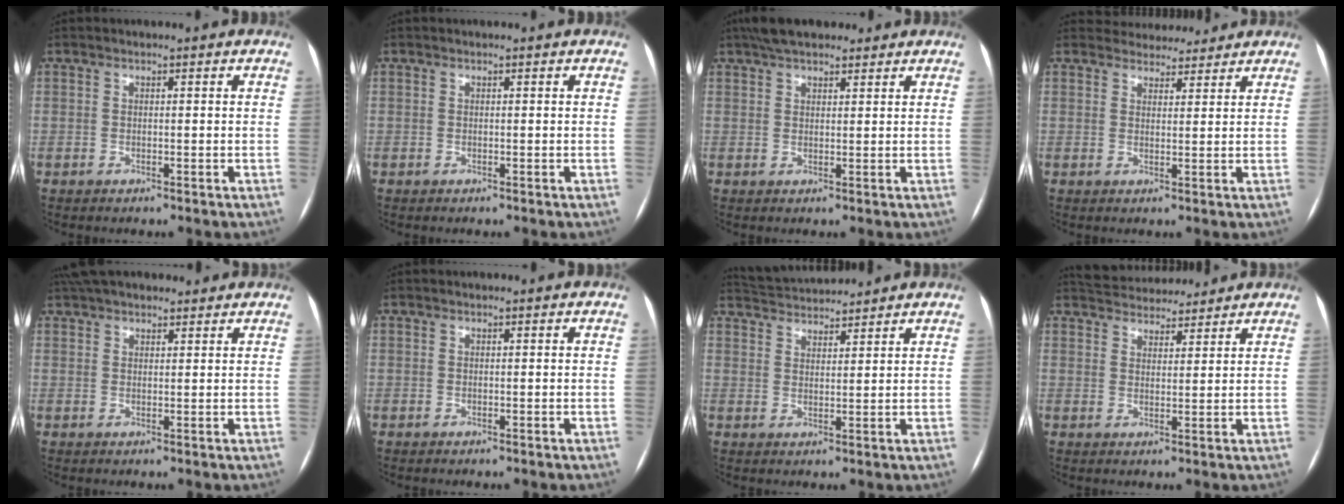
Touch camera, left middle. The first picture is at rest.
{"total": 0.0}
{"total": 7.9, "force": [6.3, 2.8, 3.8], "torque": [-0.058, 0.035, 0.108]}
{"total": 6.6, "force": [6.2, 2.2, 0.5], "torque": [0.004, 0.011, 0.078]}
{"total": 9.5, "force": [8.2, 3.0, 3.7], "torque": [-0.051, 0.044, 0.128]}
{"total": 0.0}
{"total": 7.3, "force": [7.2, 0.6, 1.3], "torque": [-0.034, 0.027, 0.119]}
{"total": 9.9, "force": [9.3, 2.5, 2.3], "torque": [-0.037, 0.021, 0.140]}